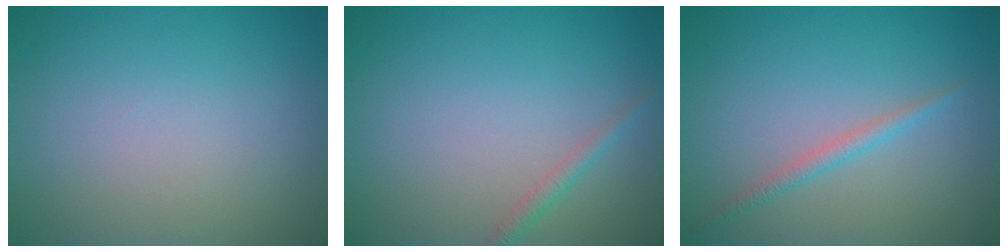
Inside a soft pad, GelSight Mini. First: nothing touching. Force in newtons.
{"total": 1.2, "press": 1.2, "slide": 0.0}
{"total": 1.4, "press": 1.4, "slide": 0.1}